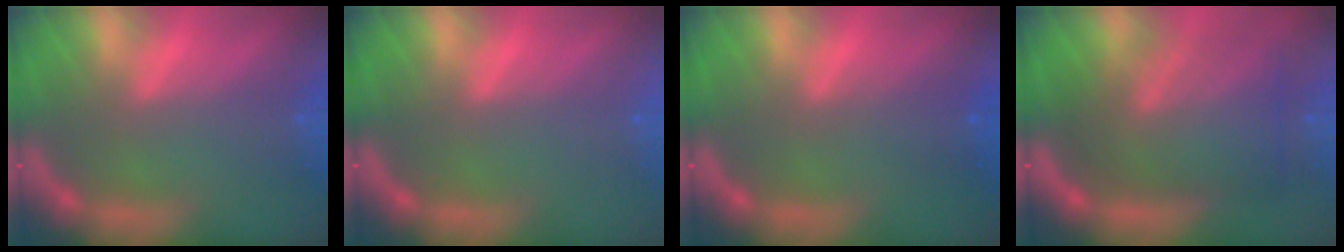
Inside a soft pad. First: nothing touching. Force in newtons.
{"total": 0.0}
{"total": 2.0}
{"total": 9.1}